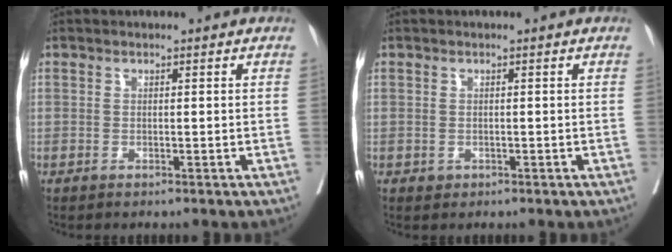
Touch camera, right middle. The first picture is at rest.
{"total": 0.6, "force": [-0.1, 0.6, 0.3], "torque": [-0.004, 0.001, 0.005]}